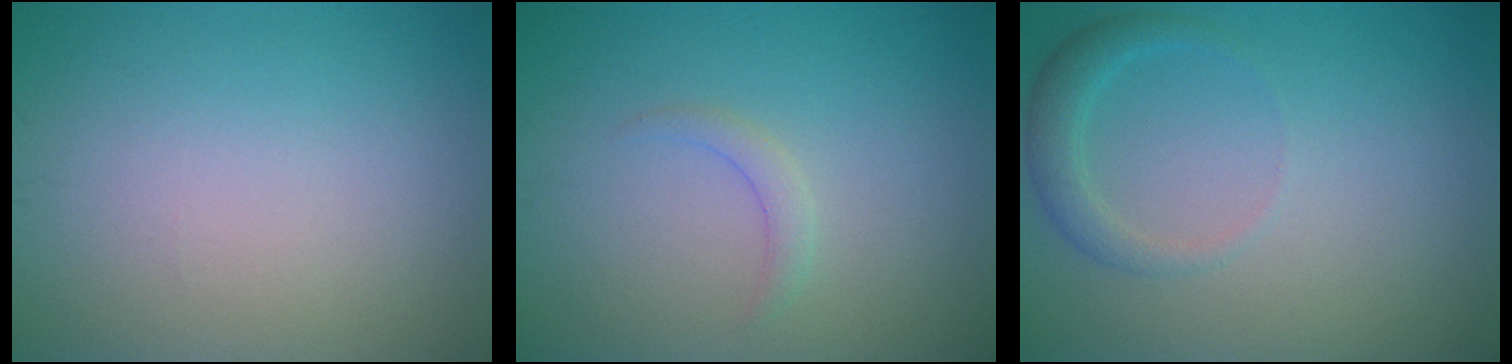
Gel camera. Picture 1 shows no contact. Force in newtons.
{"total": 1.2, "press": 1.2, "slide": 0.1}
{"total": 2.1, "press": 2.1, "slide": 0.2}